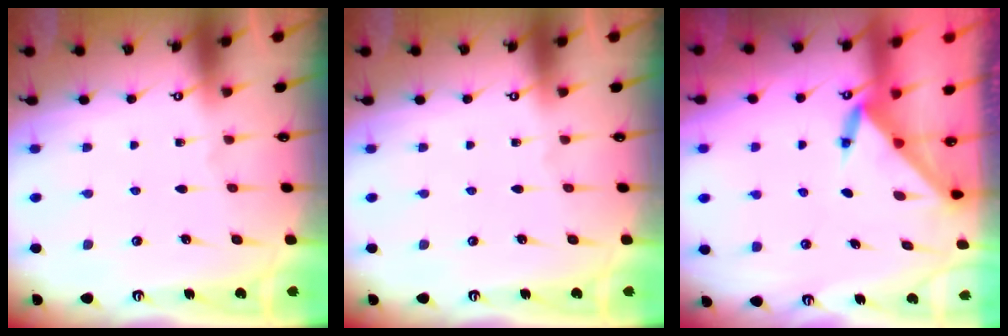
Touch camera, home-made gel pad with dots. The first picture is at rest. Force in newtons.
{"total": 0.0}
{"total": 3.4, "press": 3.4, "slide": 0.3}